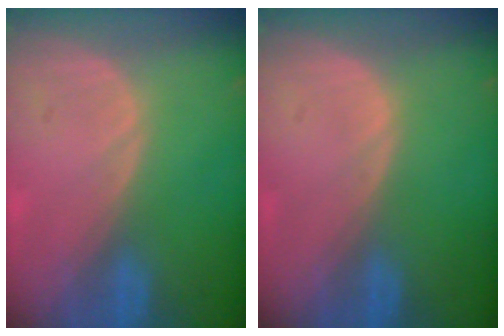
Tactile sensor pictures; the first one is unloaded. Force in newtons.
{"total": 0.0}